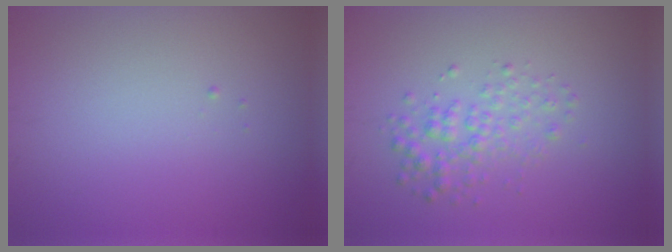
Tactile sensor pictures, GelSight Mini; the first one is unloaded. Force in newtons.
{"total": 2.5, "press": 2.5, "slide": 0.0}